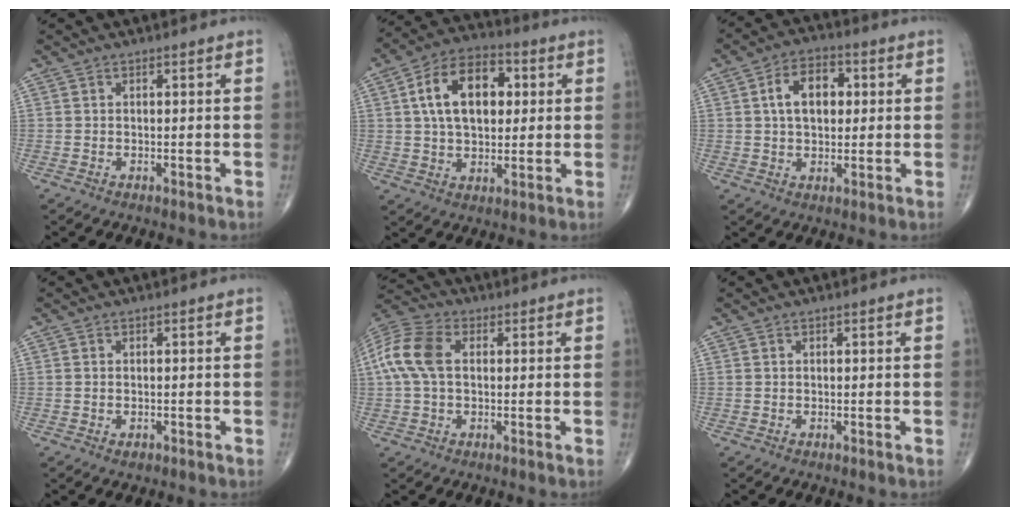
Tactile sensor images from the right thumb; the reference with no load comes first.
{"total": 15.1, "force": [3.3, 9.4, 11.4], "torque": [-0.169, 0.012, 0.050]}
{"total": 9.4, "force": [1.8, 6.1, 7.0], "torque": [-0.097, 0.012, 0.027]}
{"total": 1.1, "force": [-0.5, 0.7, 0.6], "torque": [-0.008, 0.003, -0.005]}
{"total": 10.5, "force": [1.3, 6.7, 8.0], "torque": [-0.185, 0.027, 0.022]}
{"total": 0.0}